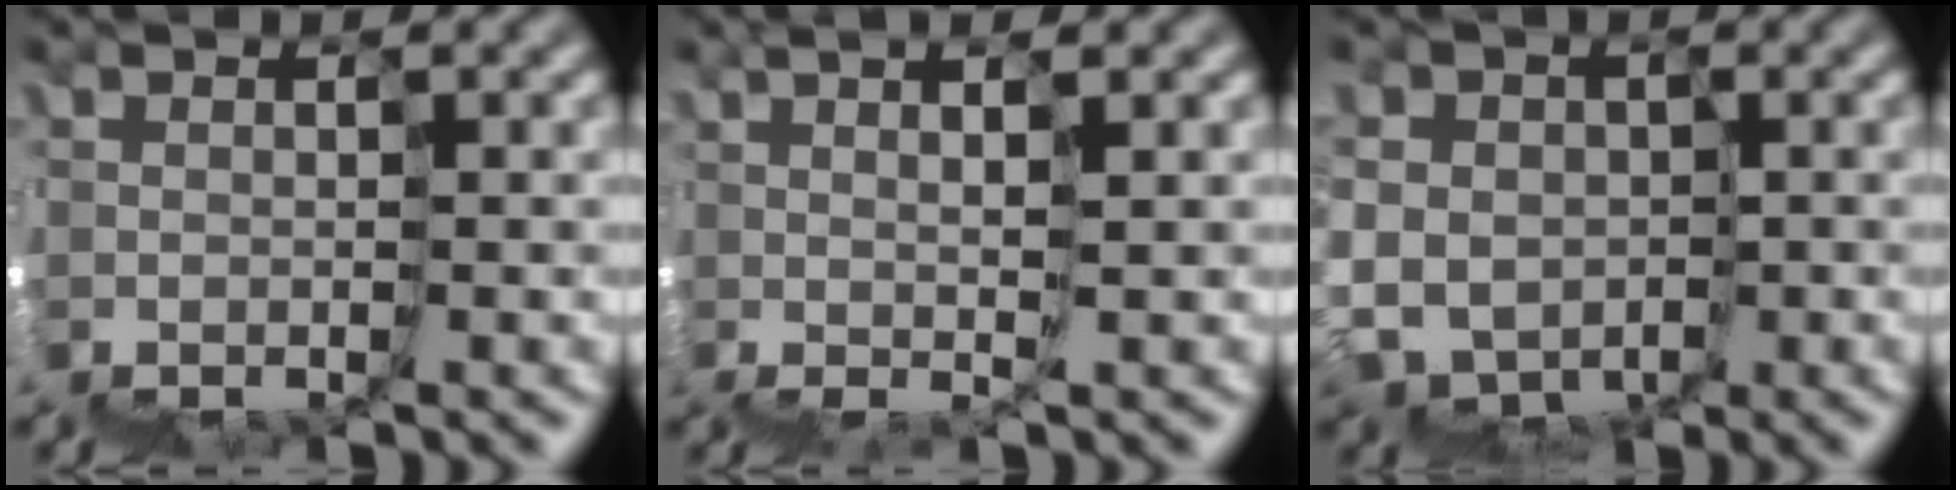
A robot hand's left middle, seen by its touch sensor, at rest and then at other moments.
{"total": 2.9, "force": [1.9, -1.3, 1.7], "torque": [0.010, 0.017, 0.038]}
{"total": 5.0, "force": [1.1, 4.9, -0.2], "torque": [0.008, 0.035, -0.014]}